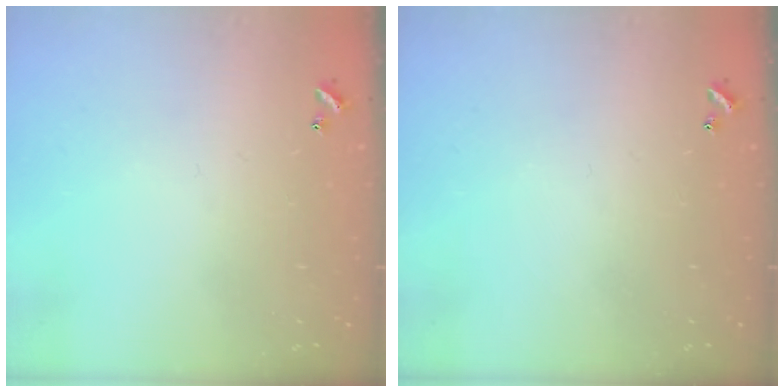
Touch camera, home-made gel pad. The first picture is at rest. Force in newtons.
{"total": 0.0}